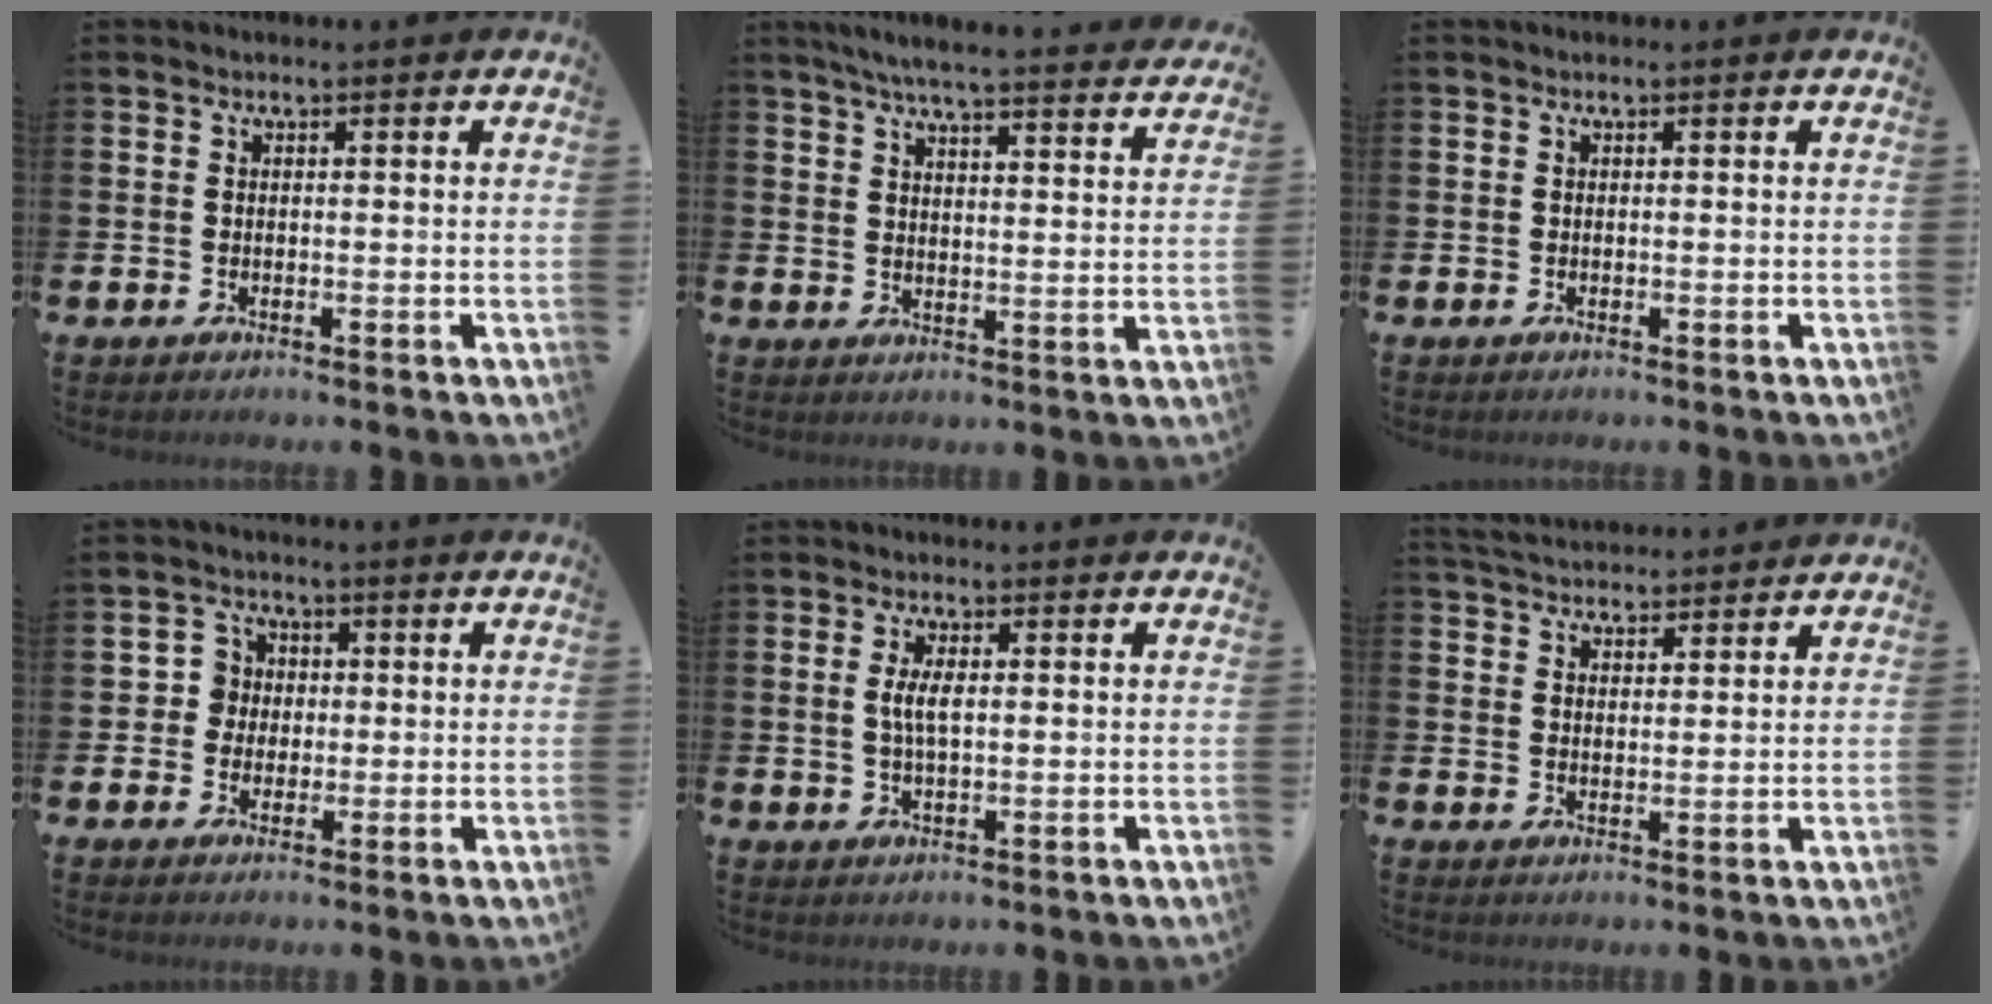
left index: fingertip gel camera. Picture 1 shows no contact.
{"total": 5.8, "force": [5.6, -0.1, 1.8], "torque": [-0.051, -0.033, 0.096]}
{"total": 0.0}
{"total": 3.4, "force": [0.5, 3.3, 0.4], "torque": [-0.017, 0.009, 0.004]}
{"total": 3.1, "force": [0.6, 1.1, 2.8], "torque": [-0.057, 0.006, 0.008]}
{"total": 4.6, "force": [4.5, 0.8, 0.2], "torque": [-0.022, -0.020, 0.084]}